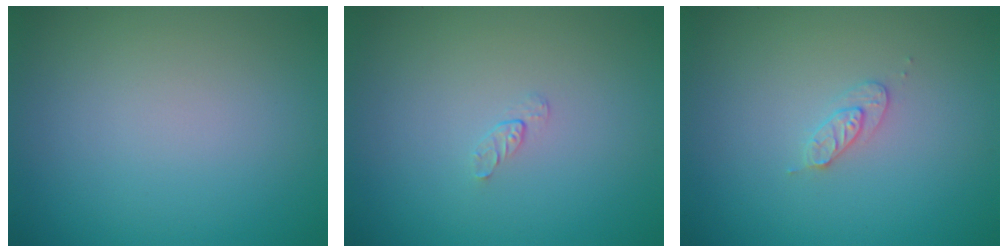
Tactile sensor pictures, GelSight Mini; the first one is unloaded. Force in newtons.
{"total": 0.5, "press": 0.3, "slide": 0.4}
{"total": 1.4, "press": 1.4, "slide": 0.2}